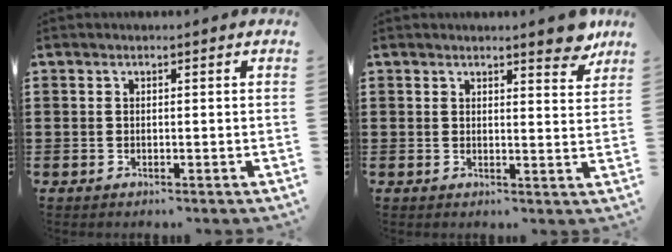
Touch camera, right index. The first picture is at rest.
{"total": 4.1, "force": [3.5, 0.8, 1.9], "torque": [-0.022, -0.012, 0.060]}